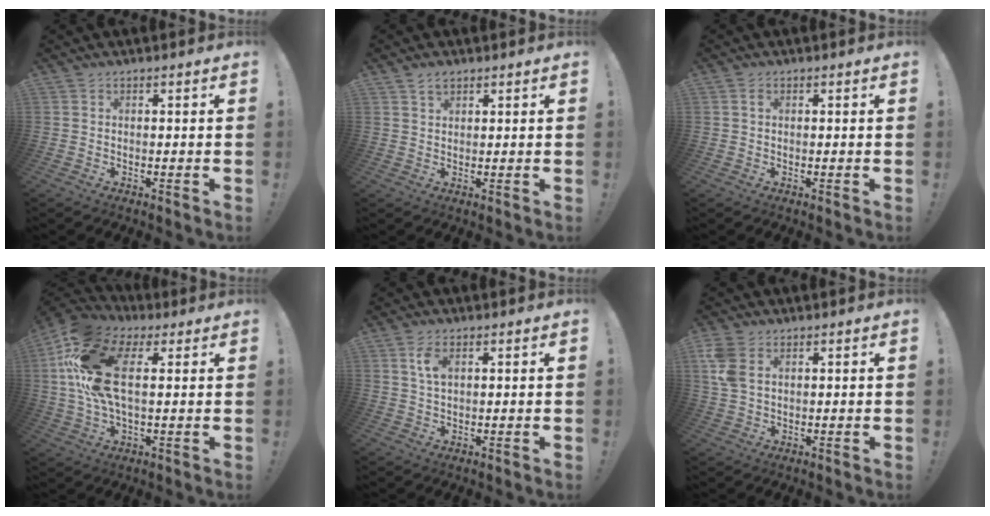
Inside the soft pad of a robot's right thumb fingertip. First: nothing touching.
{"total": 2.3, "force": [1.7, 1.2, 1.0], "torque": [-0.014, -0.006, 0.030]}
{"total": 1.0, "force": [0.4, 0.7, 0.7], "torque": [-0.013, 0.002, 0.005]}
{"total": 19.2, "force": [4.6, 10.3, 15.5], "torque": [-0.313, 0.004, 0.081]}
{"total": 4.6, "force": [1.8, 2.3, 3.6], "torque": [-0.064, 0.000, 0.030]}
{"total": 6.7, "force": [2.8, 4.1, 4.5], "torque": [-0.096, -0.003, 0.056]}